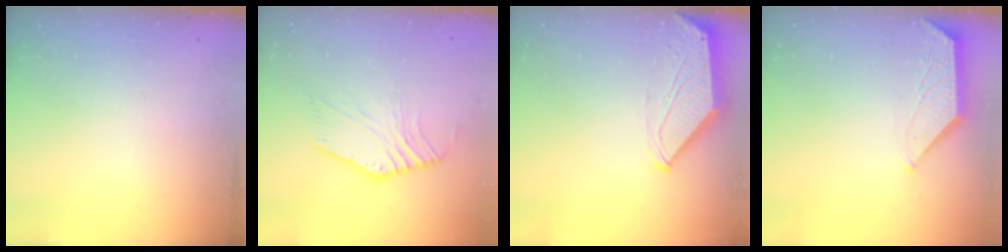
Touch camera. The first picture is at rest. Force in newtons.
{"total": 2.6, "press": 2.4, "slide": 0.8}
{"total": 0.0}
{"total": 1.5, "press": 1.4, "slide": 0.4}